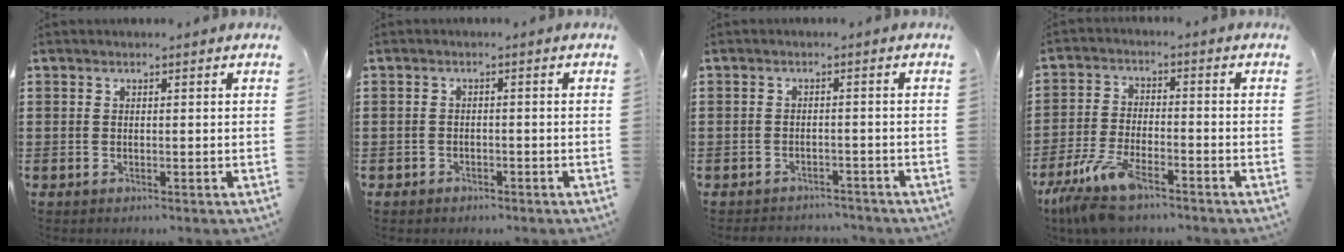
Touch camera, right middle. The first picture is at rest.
{"total": 1.1, "force": [-0.9, 0.6, 0.0], "torque": [-0.004, 0.002, -0.022]}
{"total": 2.0, "force": [-2.0, 0.3, -0.1], "torque": [-0.006, -0.001, -0.045]}
{"total": 8.5, "force": [-6.6, 2.0, 5.0], "torque": [-0.122, -0.010, -0.128]}